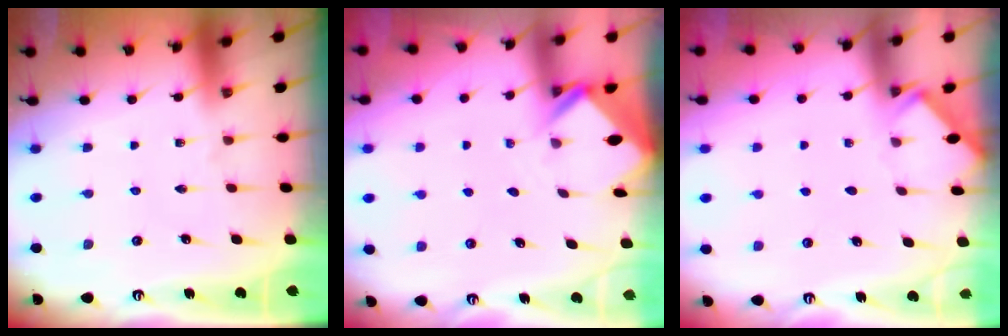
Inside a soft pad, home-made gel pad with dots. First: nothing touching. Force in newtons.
{"total": 2.6, "press": 2.6, "slide": 0.1}
{"total": 3.2, "press": 3.1, "slide": 0.4}